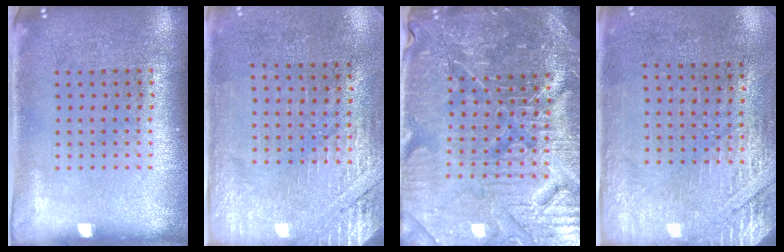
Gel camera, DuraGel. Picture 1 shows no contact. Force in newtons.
{"total": 2.7, "press": 2.4, "slide": 1.3}
{"total": 5.8, "press": 5.3, "slide": 2.1}
{"total": 2.9, "press": 2.5, "slide": 1.5}